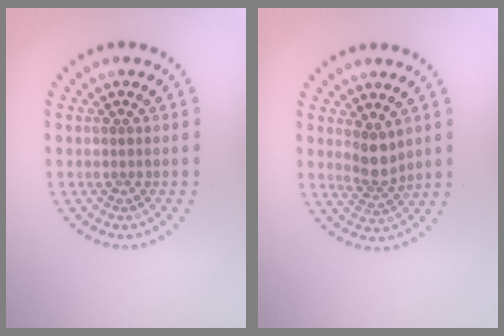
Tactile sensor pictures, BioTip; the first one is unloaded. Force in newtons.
{"total": 2.4, "press": 2.0, "slide": 1.4}